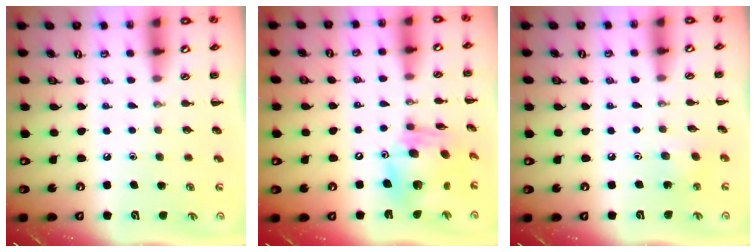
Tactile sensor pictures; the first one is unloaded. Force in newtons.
{"total": 14.0, "press": 13.3, "slide": 4.3}
{"total": 2.9, "press": 2.8, "slide": 0.6}